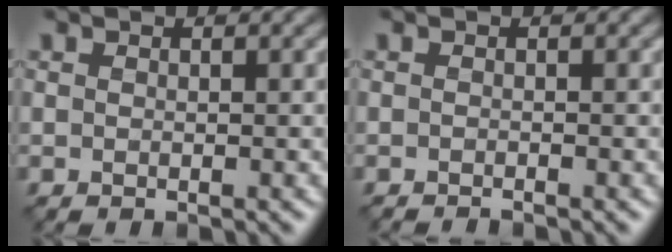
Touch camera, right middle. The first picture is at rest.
{"total": 0.7, "force": [-0.7, 0.1, 0.2], "torque": [0.003, -0.008, -0.016]}